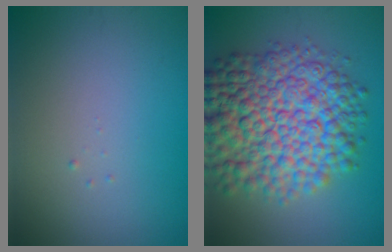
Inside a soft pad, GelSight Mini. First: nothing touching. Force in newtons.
{"total": 12.4, "press": 12.4, "slide": 0.3}